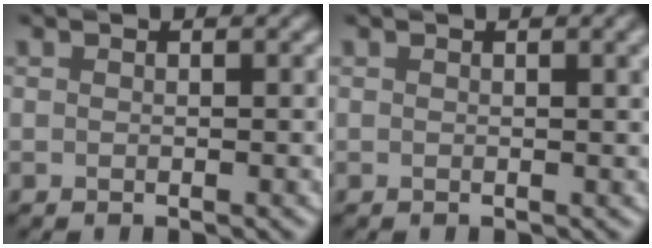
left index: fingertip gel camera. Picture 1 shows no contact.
{"total": 1.6, "force": [0.6, 0.4, 1.4], "torque": [-0.013, 0.004, 0.007]}